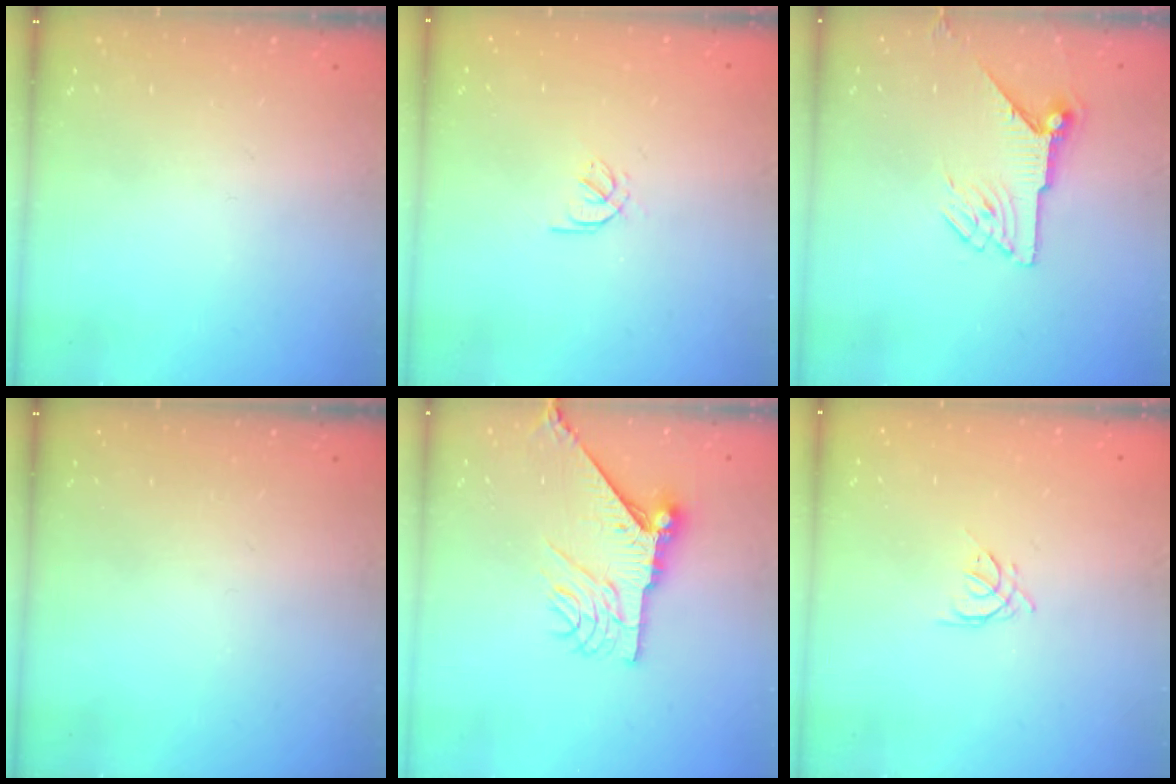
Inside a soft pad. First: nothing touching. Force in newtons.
{"total": 2.0, "press": 1.9, "slide": 0.6}
{"total": 9.5, "press": 9.5, "slide": 0.5}
{"total": 0.0}
{"total": 13.4, "press": 13.4, "slide": 1.2}
{"total": 2.5, "press": 2.4, "slide": 0.5}